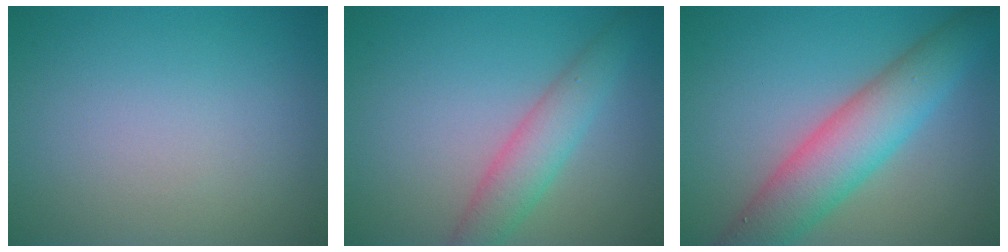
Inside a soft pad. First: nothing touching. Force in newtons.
{"total": 3.7, "press": 3.7, "slide": 0.1}
{"total": 7.0, "press": 7.0, "slide": 0.2}